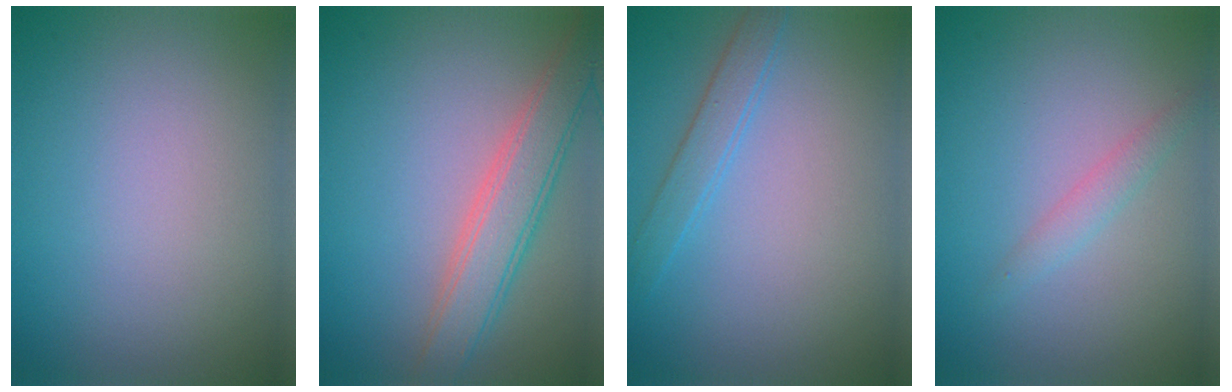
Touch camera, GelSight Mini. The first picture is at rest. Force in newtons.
{"total": 4.7, "press": 4.7, "slide": 0.4}
{"total": 2.0, "press": 2.0, "slide": 0.1}
{"total": 1.4, "press": 1.4, "slide": 0.0}